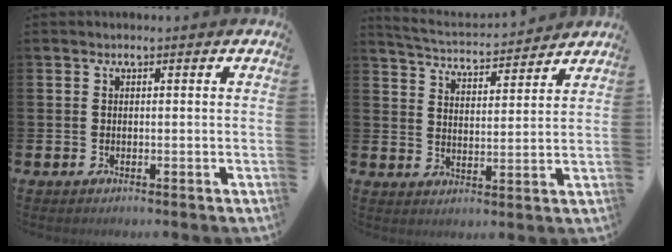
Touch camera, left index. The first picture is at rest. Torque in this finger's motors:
{"motor_torque": [0.04, -0.05, 0.00, -0.01]}